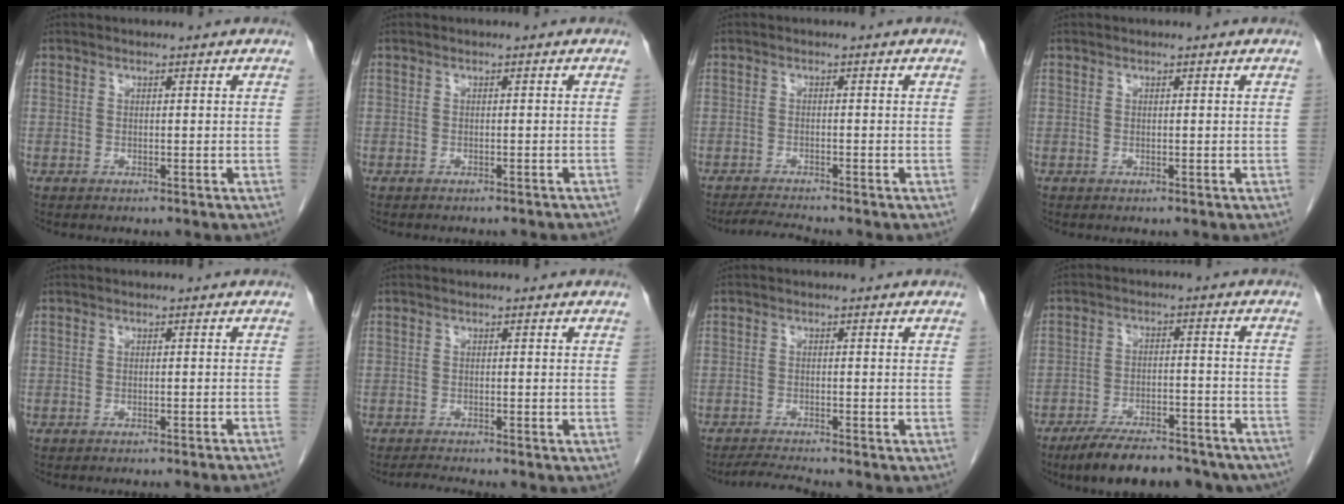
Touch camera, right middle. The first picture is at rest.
{"total": 6.7, "force": [-6.2, 1.2, 2.3], "torque": [-0.025, -0.009, -0.065]}
{"total": 2.9, "force": [-2.7, -0.8, 0.6], "torque": [-0.020, -0.018, -0.049]}
{"total": 0.0}
{"total": 7.4, "force": [-6.9, -0.8, 2.5], "torque": [-0.015, -0.014, -0.079]}
{"total": 2.0, "force": [-1.8, -0.6, 0.4], "torque": [-0.015, -0.011, -0.034]}
{"total": 2.9, "force": [-2.7, -1.0, 0.5], "torque": [-0.020, -0.019, -0.051]}
{"total": 17.6, "force": [-14.8, 5.0, 8.0], "torque": [-0.104, 0.007, -0.205]}